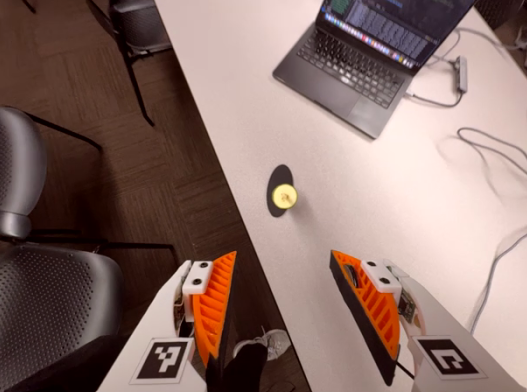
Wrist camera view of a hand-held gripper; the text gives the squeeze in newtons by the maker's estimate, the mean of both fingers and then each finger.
{"total": 0.0}